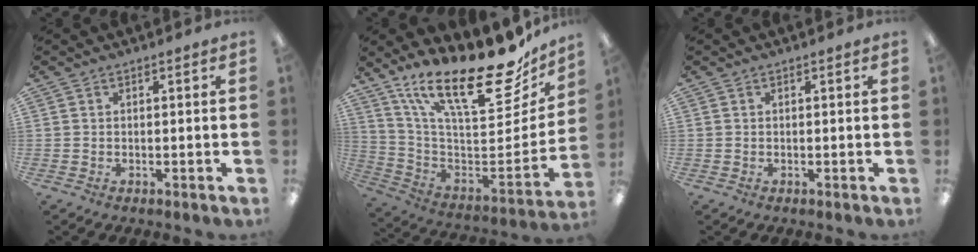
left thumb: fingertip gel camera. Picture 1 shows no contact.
{"total": 26.3, "force": [18.4, 8.8, 16.7], "torque": [-0.253, -0.141, 0.309]}
{"total": 0.0}